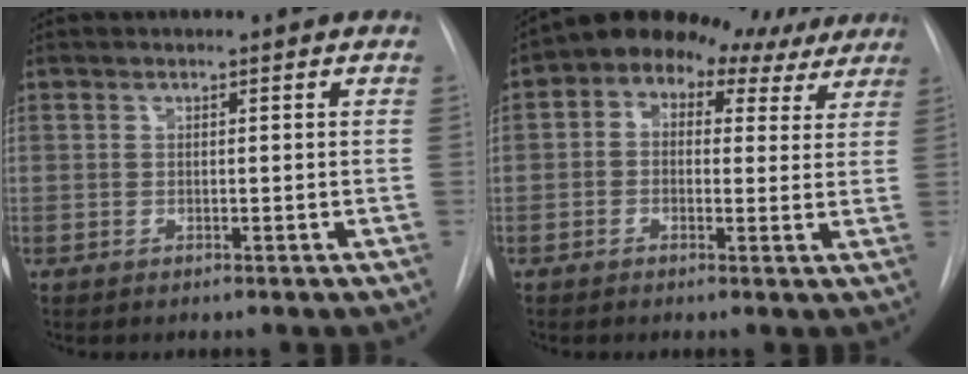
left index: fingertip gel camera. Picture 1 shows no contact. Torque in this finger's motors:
{"motor_torque": [1.46, -0.68, 0.08, -0.09]}